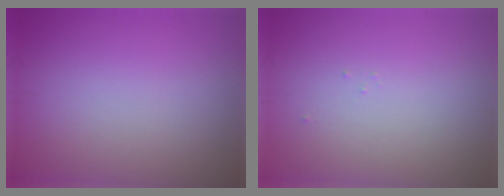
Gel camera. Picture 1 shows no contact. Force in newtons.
{"total": 0.0}